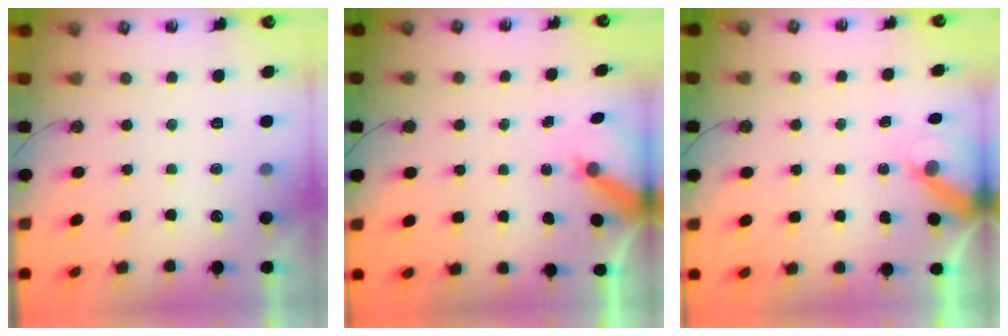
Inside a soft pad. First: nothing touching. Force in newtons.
{"total": 5.1, "press": 5.0, "slide": 0.5}
{"total": 6.0, "press": 6.0, "slide": 0.3}